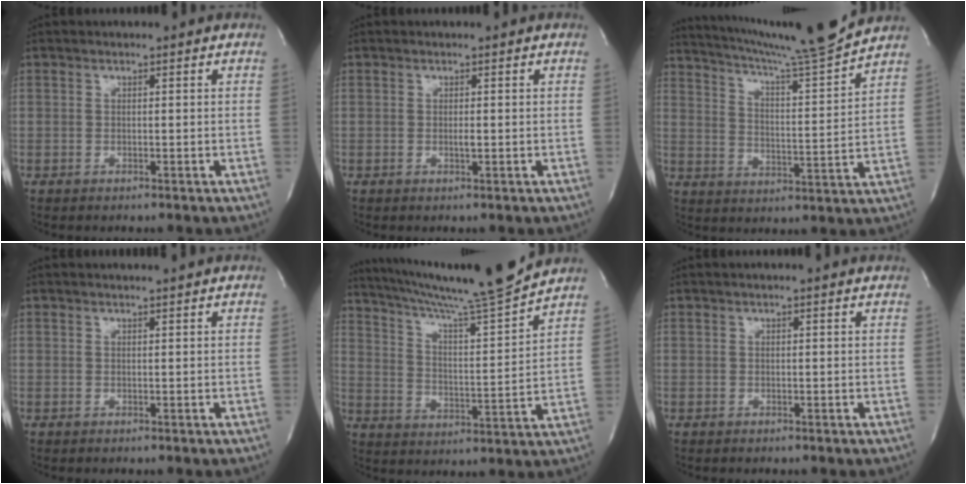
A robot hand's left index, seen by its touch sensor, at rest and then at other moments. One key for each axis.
{"total": 0.7, "fx": 0.0, "fy": 0.1, "fz": 0.7, "tx": -0.016, "ty": -0.002, "tz": 0.001}
{"total": 15.1, "fx": 13.9, "fy": -2.2, "fz": 5.3, "tx": -0.098, "ty": -0.038, "tz": 0.211}
{"total": 1.6, "fx": 1.4, "fy": -0.4, "fz": 0.5, "tx": -0.006, "ty": 0.003, "tz": 0.023}
{"total": 17.2, "fx": 15.5, "fy": -1.8, "fz": 7.2, "tx": -0.127, "ty": -0.028, "tz": 0.240}
{"total": 1.5, "fx": 1.3, "fy": -0.1, "fz": 0.8, "tx": -0.015, "ty": 0.016, "tz": 0.018}